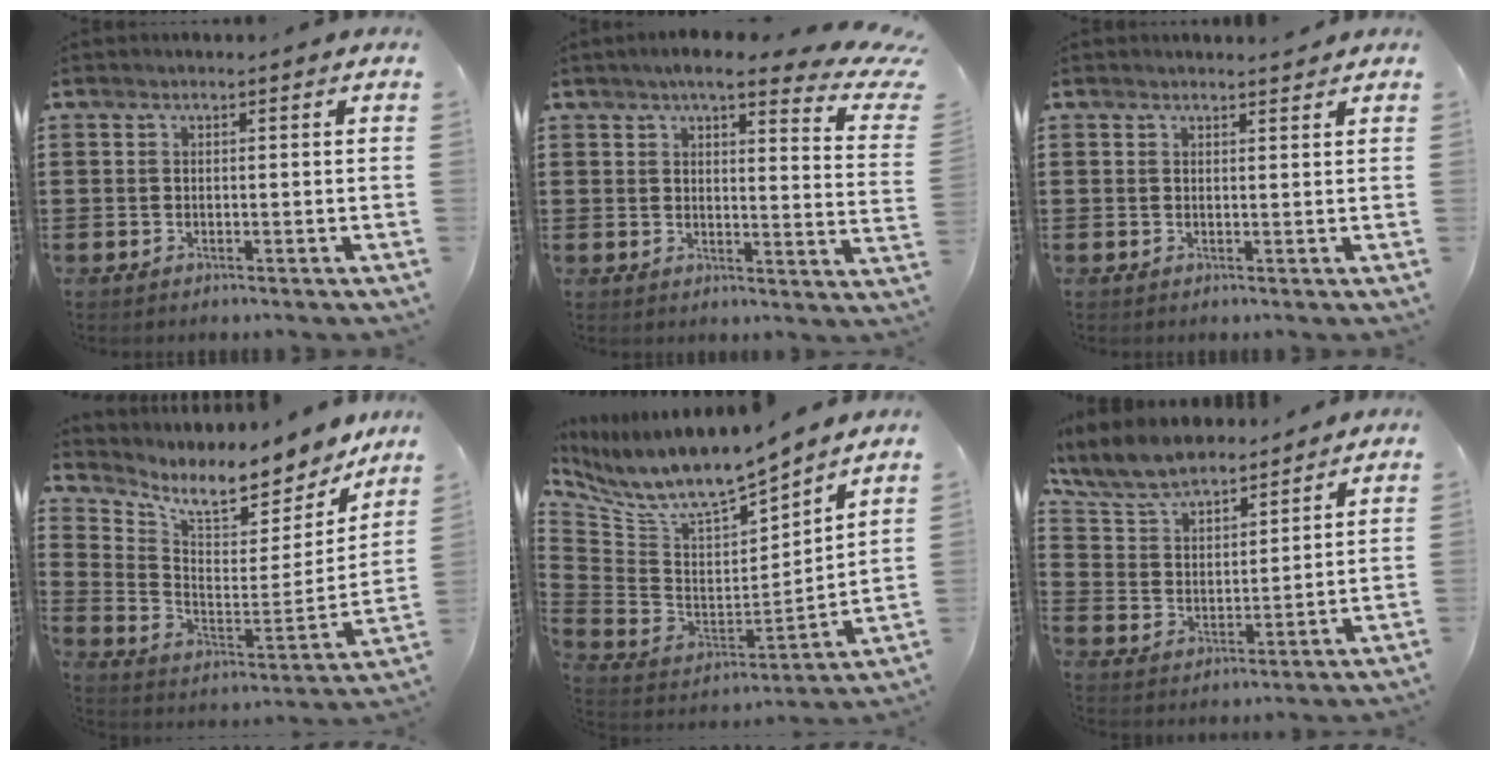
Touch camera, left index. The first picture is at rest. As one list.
[{"total": 6.6, "force": [5.3, 1.3, 3.7], "torque": [-0.067, -0.022, 0.086]}, {"total": 1.3, "force": [1.3, 0.1, 0.1], "torque": [-0.005, 0.000, 0.026]}, {"total": 8.2, "force": [6.8, 2.0, 4.1], "torque": [-0.098, -0.056, 0.110]}, {"total": 8.7, "force": [7.8, 1.5, 3.4], "torque": [-0.103, -0.063, 0.135]}, {"total": 8.1, "force": [7.4, 2.0, 2.8], "torque": [-0.087, -0.028, 0.134]}]